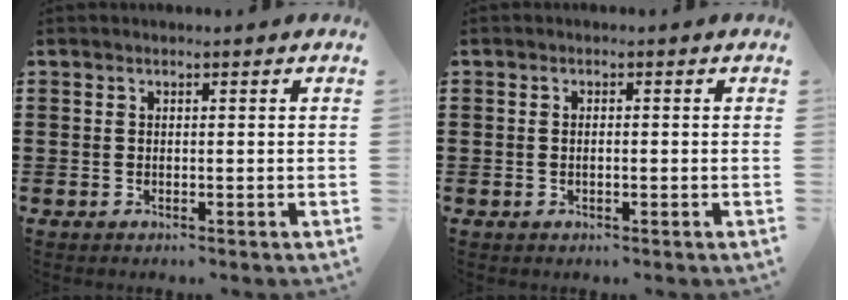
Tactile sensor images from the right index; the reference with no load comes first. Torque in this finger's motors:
{"motor_torque": [-0.91, 1.23, 0.02, -0.01]}